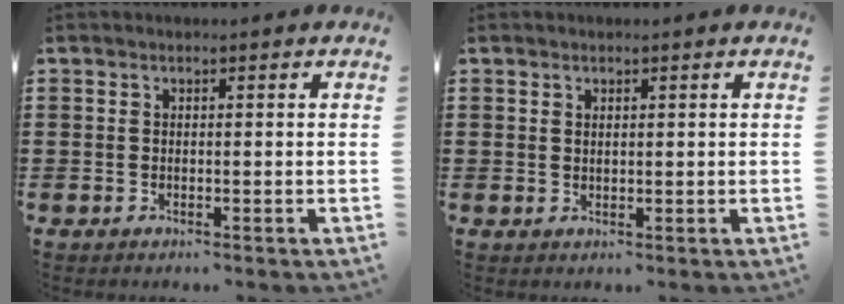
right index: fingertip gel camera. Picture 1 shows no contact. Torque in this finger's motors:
{"motor_torque": [-0.33, 0.89, -0.02, -0.01]}